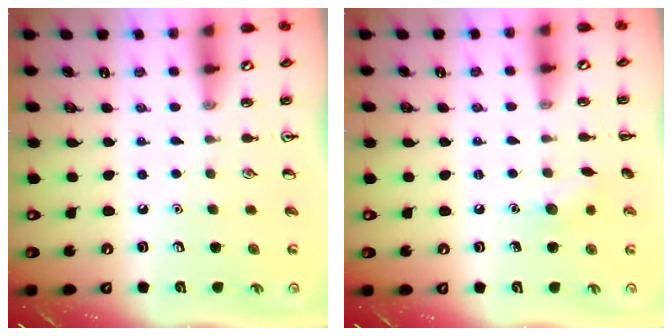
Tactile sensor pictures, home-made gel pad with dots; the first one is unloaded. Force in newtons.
{"total": 5.8, "press": 5.6, "slide": 1.4}